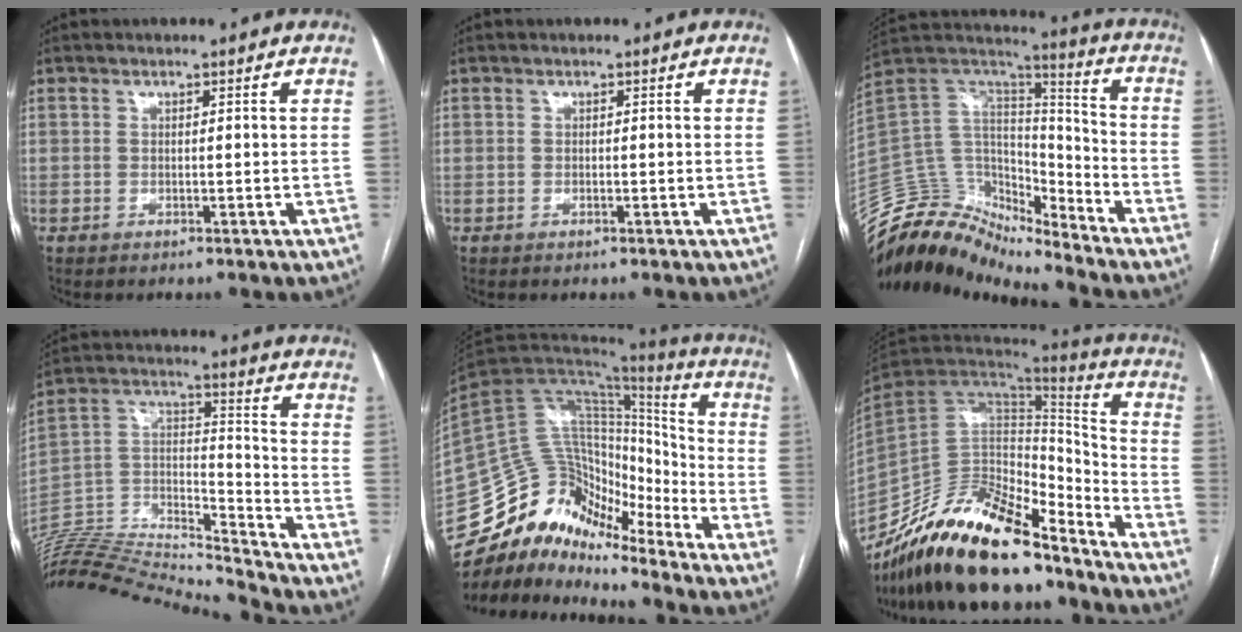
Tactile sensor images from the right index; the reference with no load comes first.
{"total": 0.0}
{"total": 18.2, "force": [-17.5, 4.2, 2.6], "torque": [-0.059, 0.092, -0.304]}
{"total": 21.6, "force": [-20.9, 0.2, 5.3], "torque": [-0.110, 0.030, -0.366]}
{"total": 18.0, "force": [-15.6, 7.2, 5.4], "torque": [-0.096, 0.067, -0.272]}
{"total": 27.1, "force": [-21.2, 8.4, 14.8], "torque": [-0.279, -0.012, -0.364]}